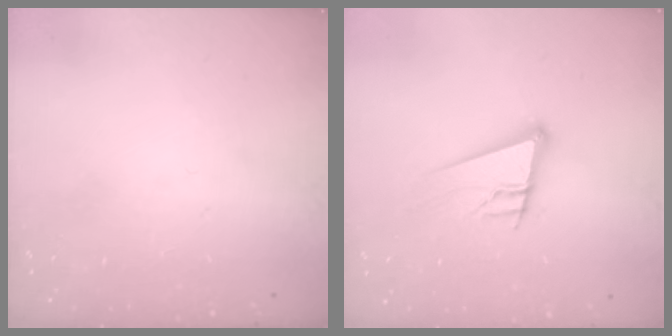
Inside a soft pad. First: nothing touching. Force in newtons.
{"total": 13.1, "press": 12.7, "slide": 3.4}